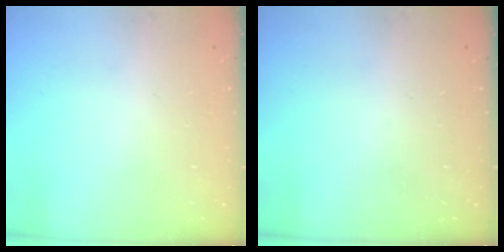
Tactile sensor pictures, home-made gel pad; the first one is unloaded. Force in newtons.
{"total": 0.0}